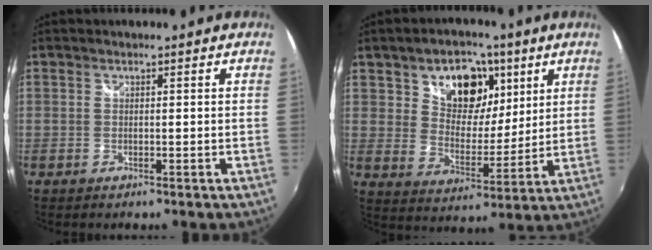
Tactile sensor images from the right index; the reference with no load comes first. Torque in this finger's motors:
{"motor_torque": [0.35, 0.26, 0.33, 0.08]}